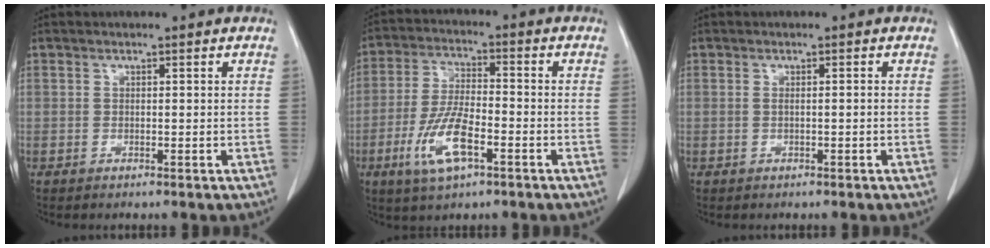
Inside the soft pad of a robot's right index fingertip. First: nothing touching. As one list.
[{"total": 9.7, "force": [-4.2, 2.7, 8.3], "torque": [-0.177, -0.008, -0.076]}, {"total": 1.0, "force": [-0.1, 0.1, 1.0], "torque": [-0.017, 0.001, 0.002]}]